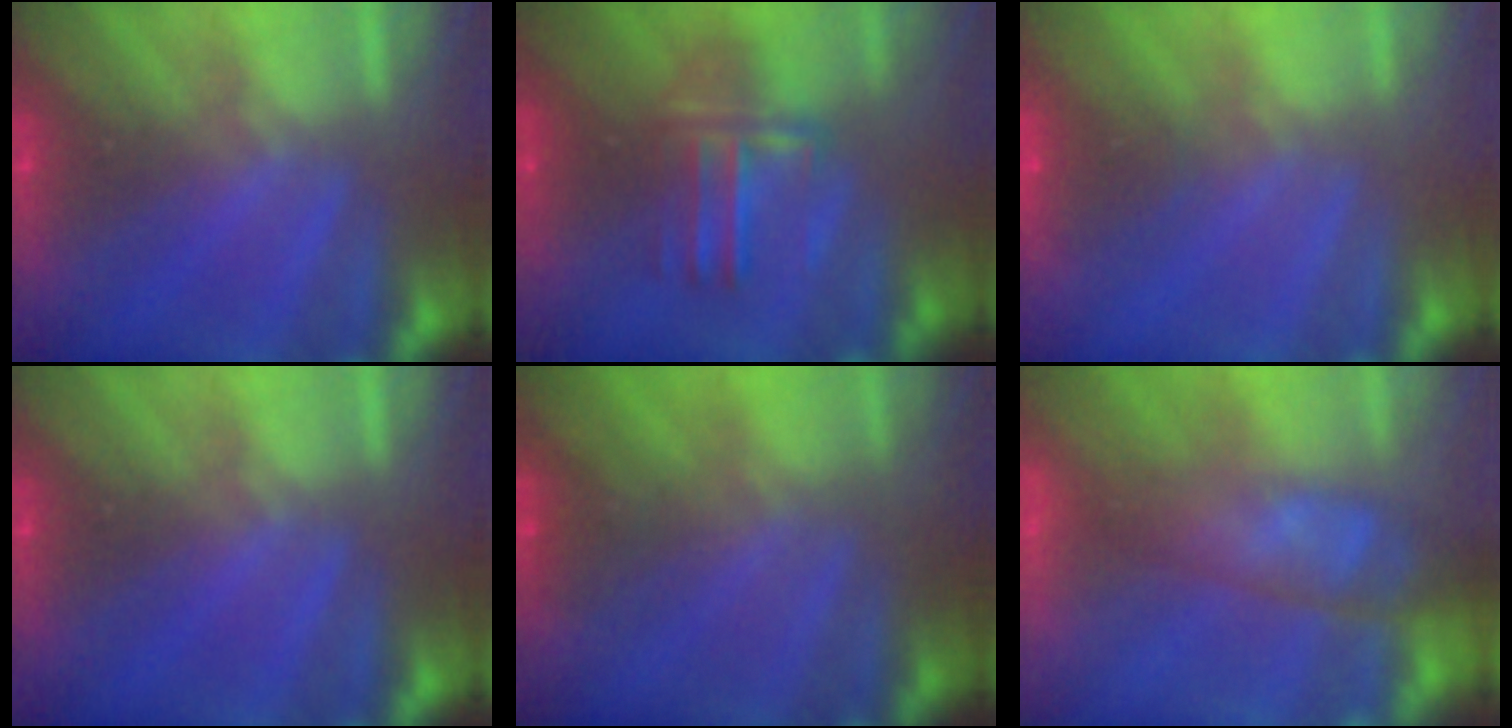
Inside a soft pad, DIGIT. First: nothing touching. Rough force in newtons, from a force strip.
{"total": 3.6}
{"total": 2.0}
{"total": 0.0}
{"total": 1.3}
{"total": 4.0}